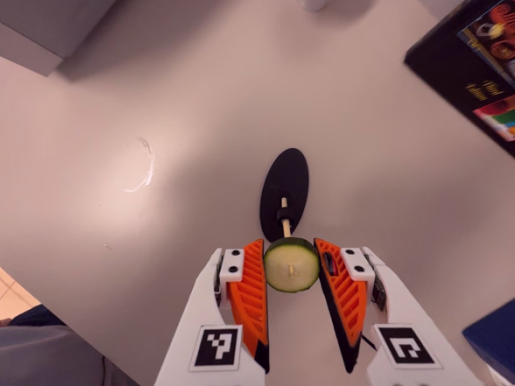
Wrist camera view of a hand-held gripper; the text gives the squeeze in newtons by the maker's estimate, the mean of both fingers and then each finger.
{"total": 8.7, "left": 8.8, "right": 8.5}